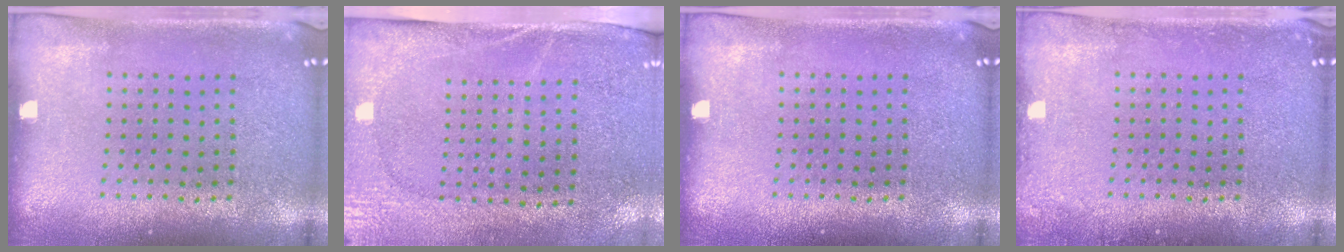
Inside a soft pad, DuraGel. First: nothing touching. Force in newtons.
{"total": 2.7, "press": 2.2, "slide": 1.5}
{"total": 0.0}
{"total": 1.1, "press": 1.1, "slide": 0.1}